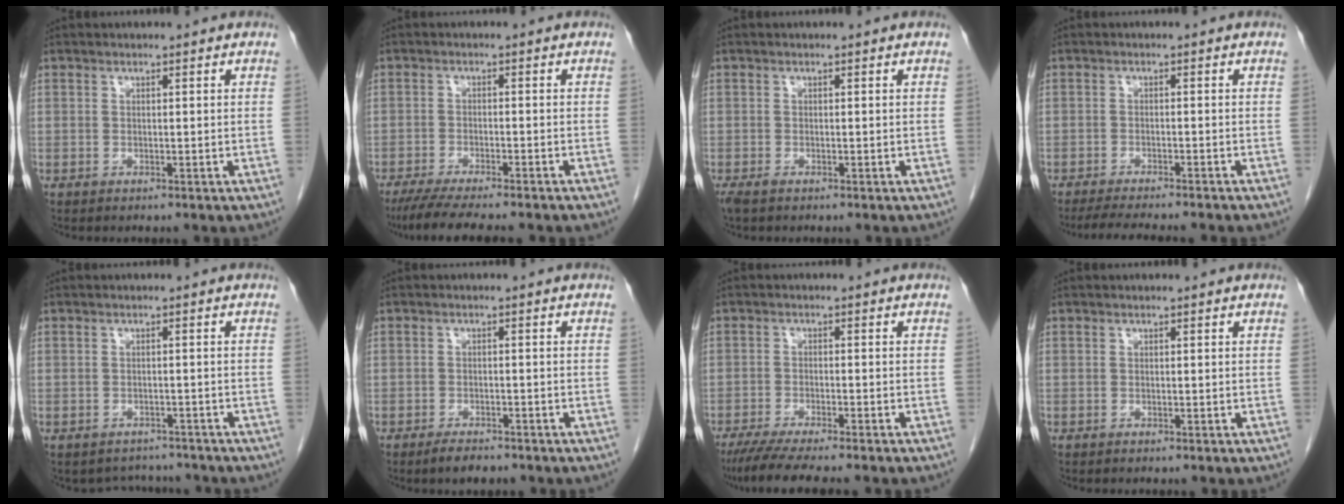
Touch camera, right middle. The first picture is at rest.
{"total": 10.4, "force": [-8.9, 0.7, 5.5], "torque": [-0.076, -0.020, -0.136]}
{"total": 1.4, "force": [-1.1, 0.4, 0.9], "torque": [-0.022, -0.006, -0.019]}
{"total": 8.4, "force": [-7.4, 0.0, 3.9], "torque": [-0.046, -0.016, -0.112]}
{"total": 4.3, "force": [-3.9, 1.7, -0.2], "torque": [0.006, 0.011, -0.051]}
{"total": 2.9, "force": [-2.4, 0.9, 1.5], "torque": [-0.031, -0.003, -0.037]}
{"total": 9.1, "force": [-7.7, 0.0, 5.0], "torque": [-0.068, -0.023, -0.122]}
{"total": 0.0}